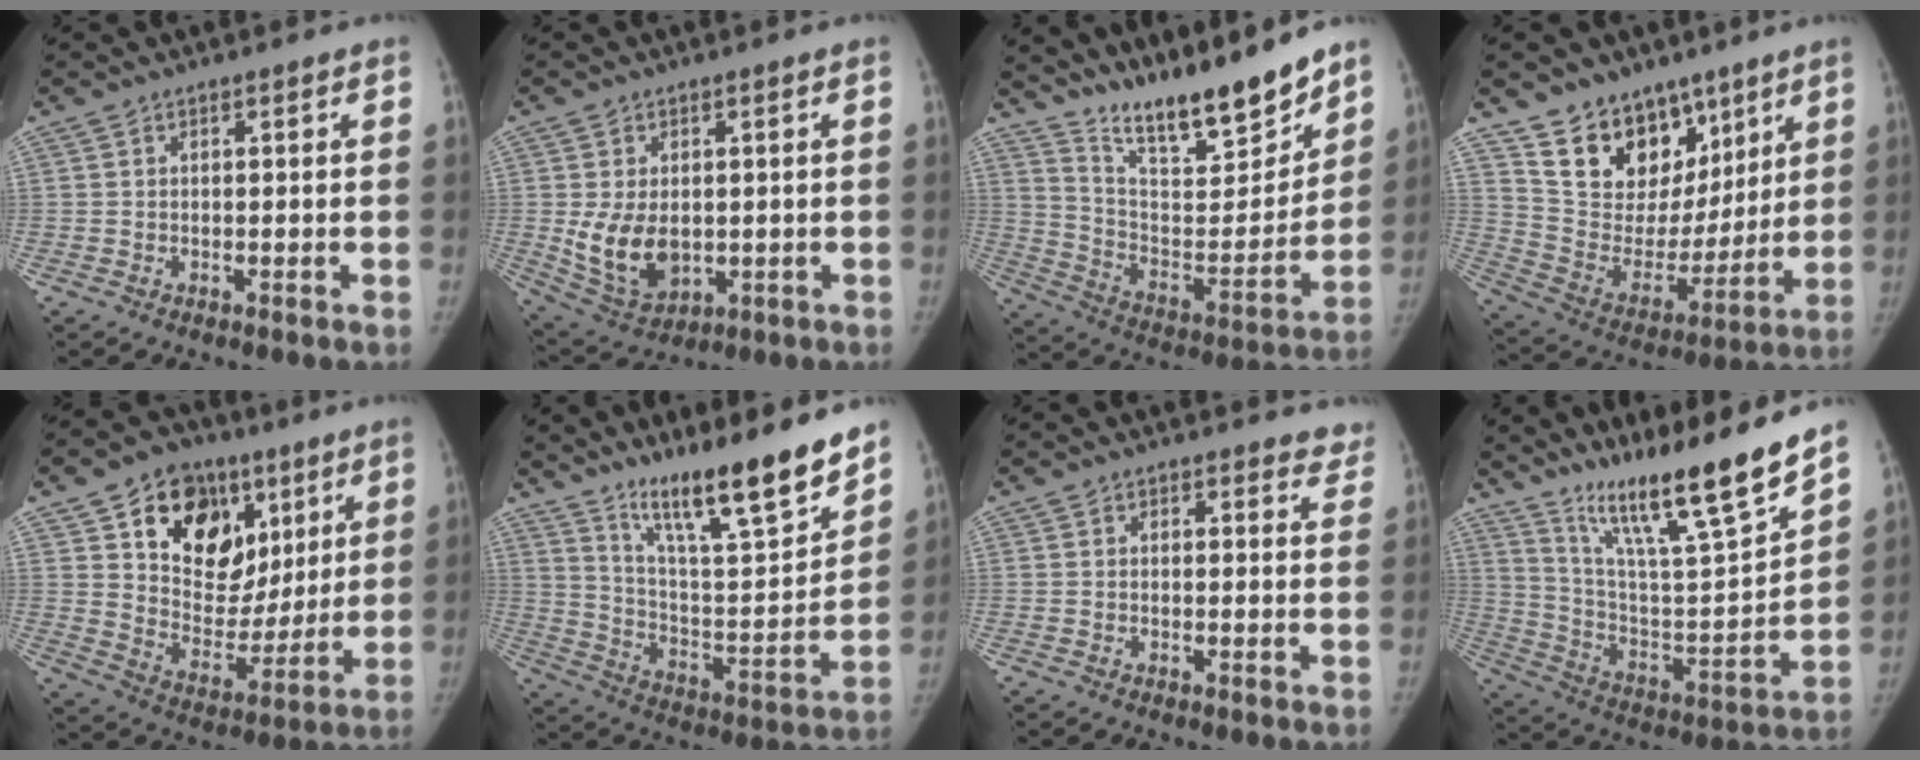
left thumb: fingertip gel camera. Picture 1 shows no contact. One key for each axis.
{"total": 9.8, "fx": -0.2, "fy": 6.6, "fz": 7.2, "tx": -0.116, "ty": -0.016, "tz": 0.017}
{"total": 19.9, "fx": 16.7, "fy": 3.9, "fz": 10.0, "tx": -0.122, "ty": -0.109, "tz": 0.288}
{"total": 17.2, "fx": 11.5, "fy": 11.1, "fz": 6.3, "tx": -0.049, "ty": -0.069, "tz": 0.216}
{"total": 20.5, "fx": 9.2, "fy": 14.5, "fz": 11.1, "tx": -0.121, "ty": -0.031, "tz": 0.156}
{"total": 20.5, "fx": 15.5, "fy": 2.9, "fz": 13.1, "tx": -0.176, "ty": -0.093, "tz": 0.268}
{"total": 4.1, "fx": 3.7, "fy": 1.7, "fz": 0.5, "tx": 0.034, "ty": -0.019, "tz": 0.022}
{"total": 22.6, "fx": 17.2, "fy": 1.6, "fz": 14.6, "tx": -0.211, "ty": -0.088, "tz": 0.302}